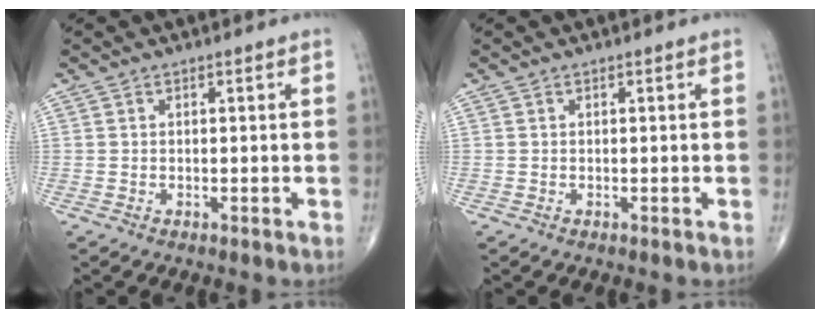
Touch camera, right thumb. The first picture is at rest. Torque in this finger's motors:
{"motor_torque": [0.00, 0.00, 0.01, 0.01, 0.00]}